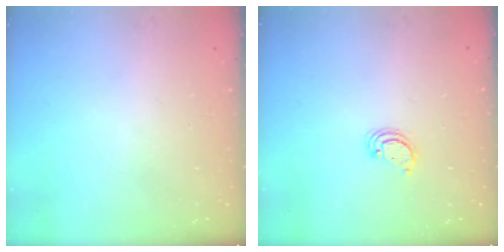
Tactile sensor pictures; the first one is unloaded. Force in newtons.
{"total": 2.3, "press": 2.3, "slide": 0.2}